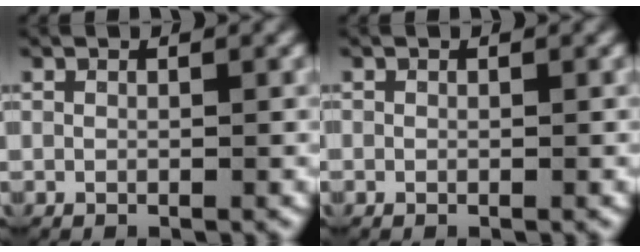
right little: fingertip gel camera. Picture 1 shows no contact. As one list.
[{"total": 0.0}]